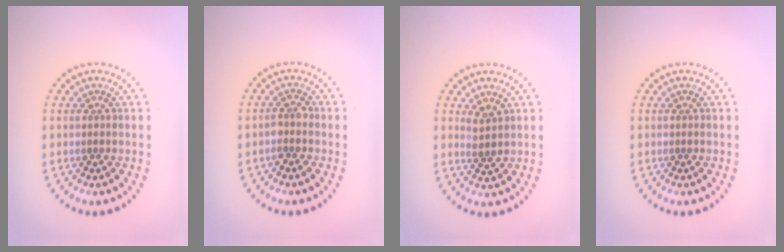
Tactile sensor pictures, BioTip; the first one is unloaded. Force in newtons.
{"total": 1.4, "press": 1.2, "slide": 0.8}
{"total": 1.6, "press": 1.3, "slide": 1.0}
{"total": 0.0}